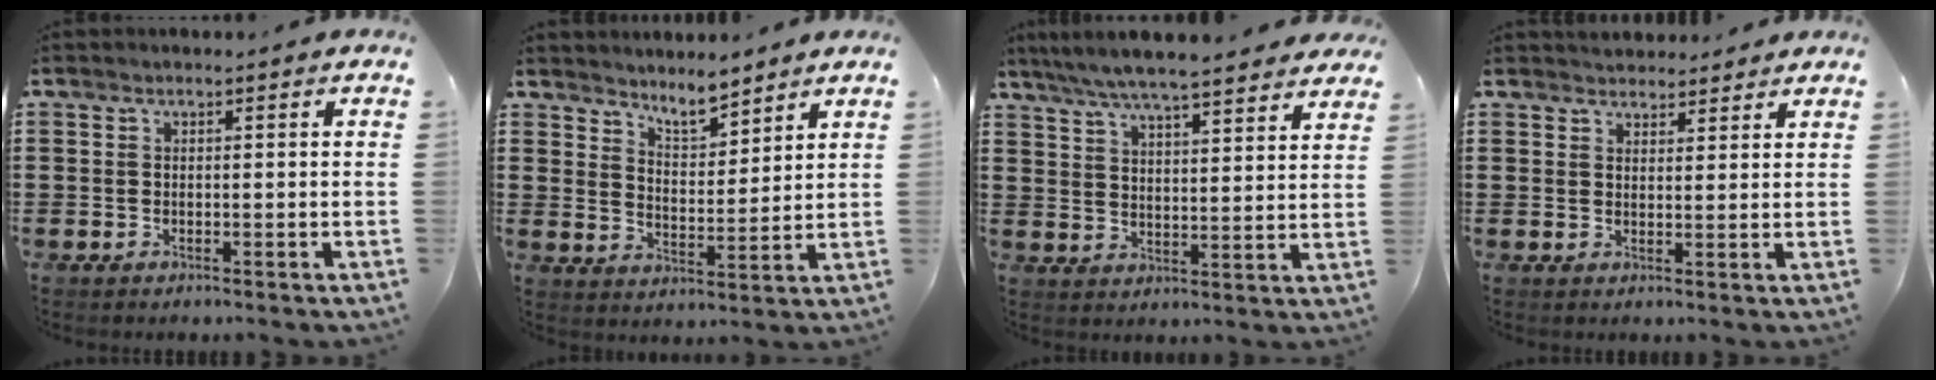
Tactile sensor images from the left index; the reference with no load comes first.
{"total": 5.3, "force": [5.1, 0.8, 1.3], "torque": [-0.026, -0.026, 0.090]}
{"total": 6.0, "force": [5.6, -0.1, 2.2], "torque": [-0.065, -0.027, 0.097]}
{"total": 2.5, "force": [2.4, 0.5, -0.3], "torque": [-0.002, -0.003, 0.046]}